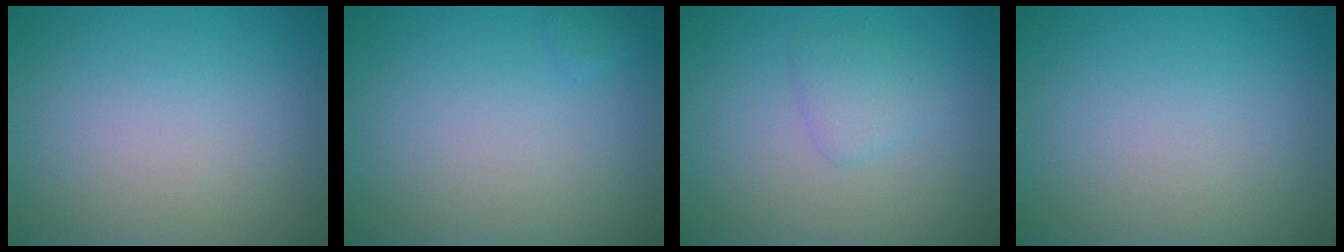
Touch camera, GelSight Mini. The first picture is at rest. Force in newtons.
{"total": 0.5, "press": 0.5, "slide": 0.0}
{"total": 1.6, "press": 1.6, "slide": 0.1}
{"total": 0.0}